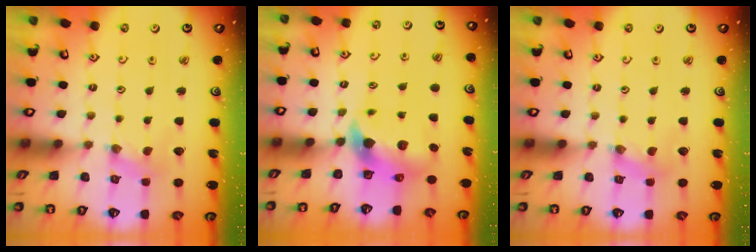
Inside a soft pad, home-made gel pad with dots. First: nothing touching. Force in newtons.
{"total": 7.9, "press": 7.8, "slide": 1.3}
{"total": 1.6, "press": 1.6, "slide": 0.3}